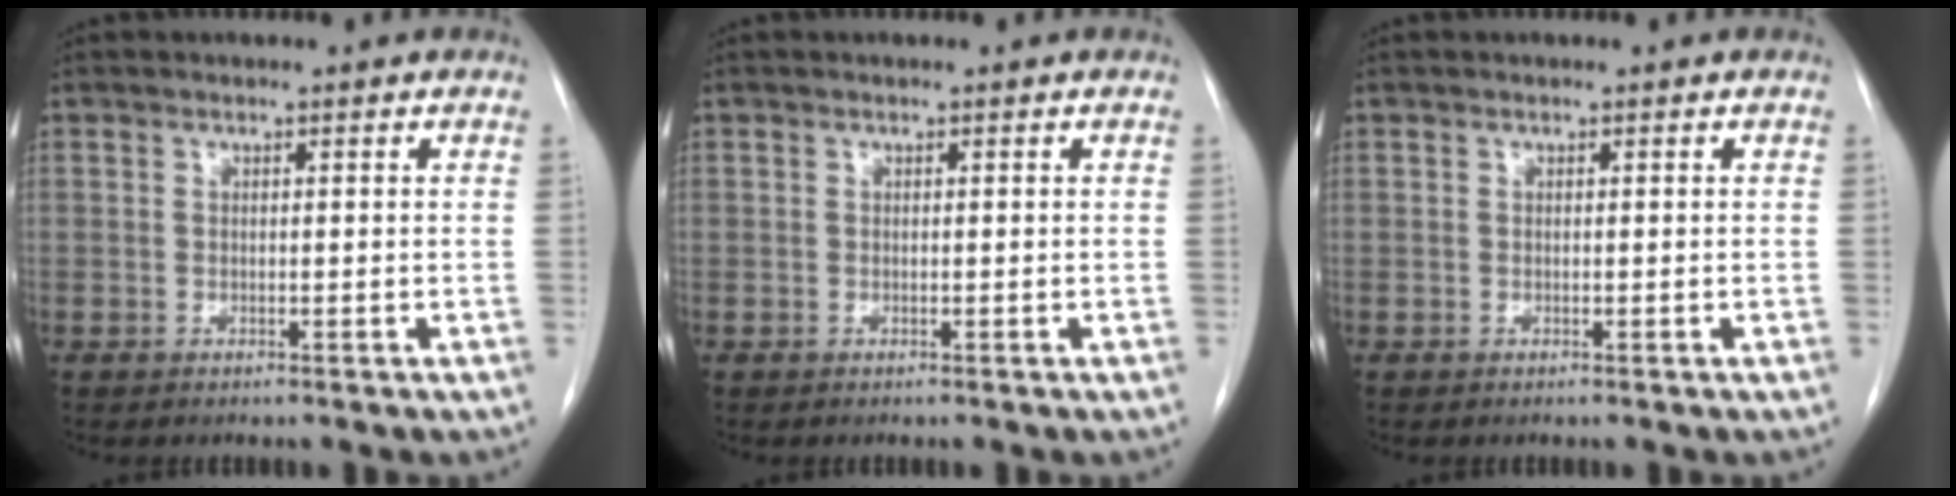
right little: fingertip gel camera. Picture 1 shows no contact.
{"total": 0.0}
{"total": 0.0}